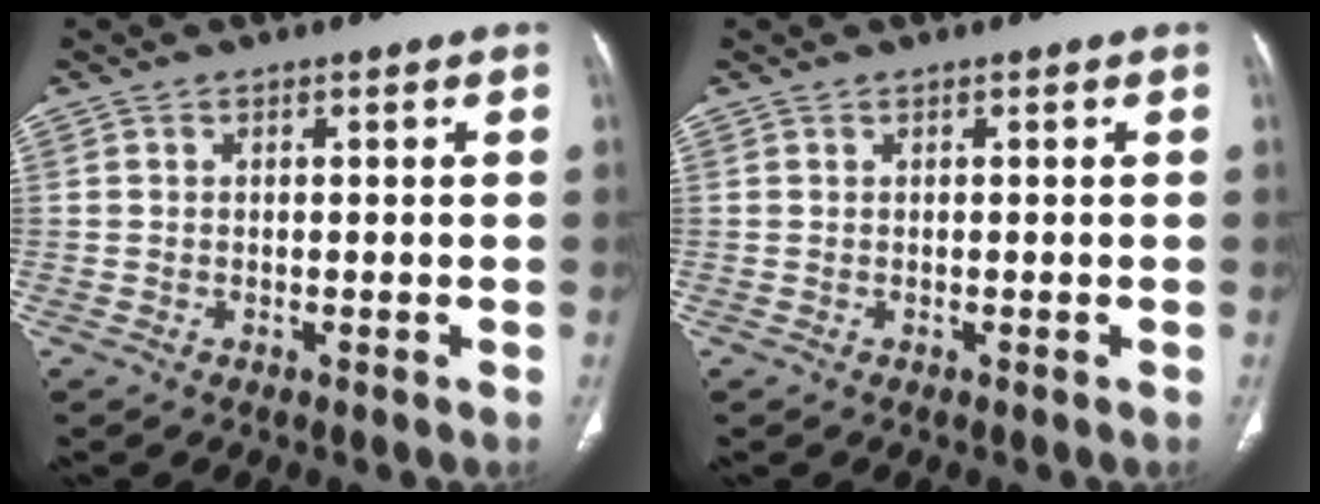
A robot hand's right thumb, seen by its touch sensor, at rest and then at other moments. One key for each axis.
{"total": 0.0}